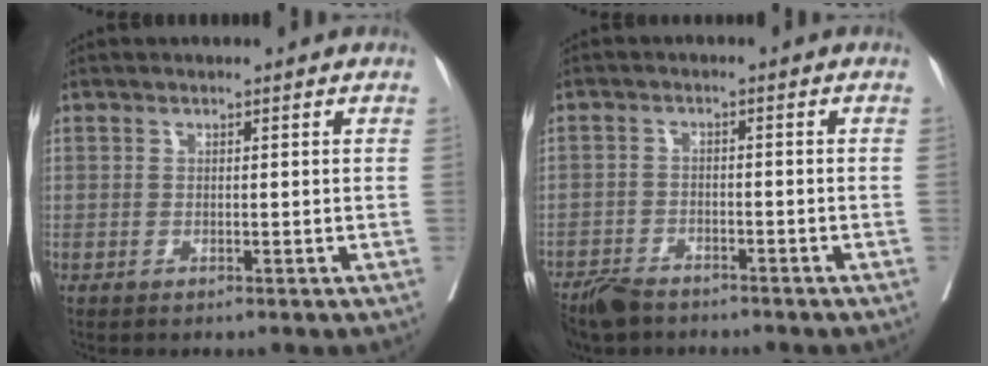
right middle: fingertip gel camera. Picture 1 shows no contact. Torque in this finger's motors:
{"motor_torque": [-0.23, -0.48, 0.12, 0.02]}